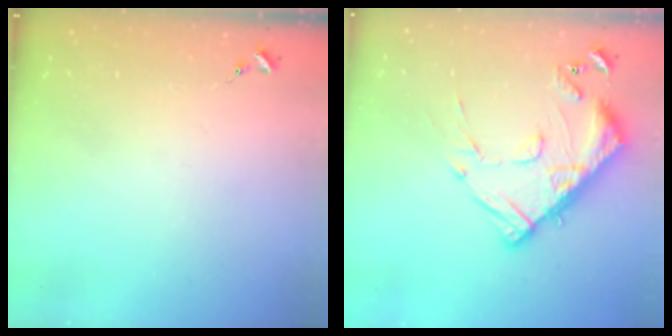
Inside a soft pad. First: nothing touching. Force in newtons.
{"total": 16.6, "press": 16.6, "slide": 1.4}